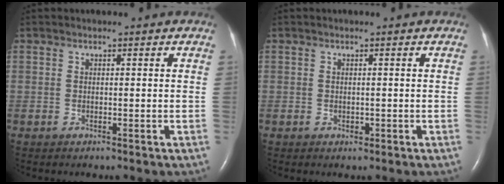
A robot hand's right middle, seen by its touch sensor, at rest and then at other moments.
{"total": 0.6, "force": [-0.2, 0.5, 0.3], "torque": [-0.009, -0.001, -0.002]}